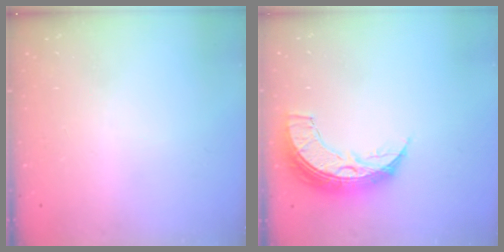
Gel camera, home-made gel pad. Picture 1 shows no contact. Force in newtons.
{"total": 10.8, "press": 10.7, "slide": 0.8}